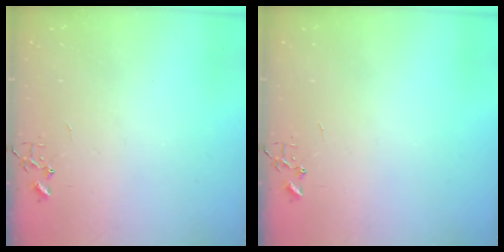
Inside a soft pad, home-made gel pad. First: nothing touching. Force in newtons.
{"total": 0.0}